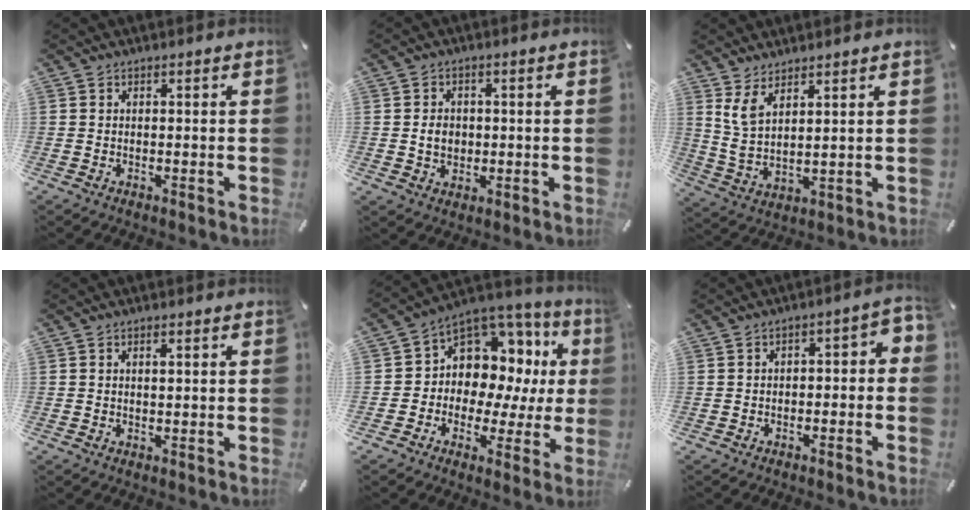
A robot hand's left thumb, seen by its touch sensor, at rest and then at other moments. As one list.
[{"total": 4.1, "force": [0.0, 3.6, 2.0], "torque": [-0.026, -0.001, -0.003]}, {"total": 5.9, "force": [4.5, 1.5, 3.5], "torque": [-0.091, -0.020, 0.082]}, {"total": 1.0, "force": [0.3, 0.4, 0.8], "torque": [-0.008, -0.001, 0.003]}, {"total": 9.4, "force": [3.4, 7.9, 3.6], "torque": [-0.062, -0.054, 0.065]}, {"total": 4.1, "force": [-2.9, 1.9, 2.2], "torque": [-0.036, 0.020, -0.057]}]